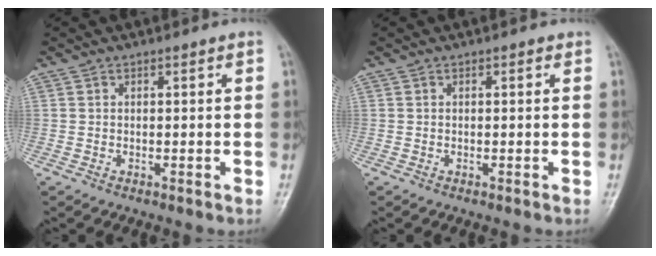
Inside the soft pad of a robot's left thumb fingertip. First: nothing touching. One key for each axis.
{"total": 0.0}